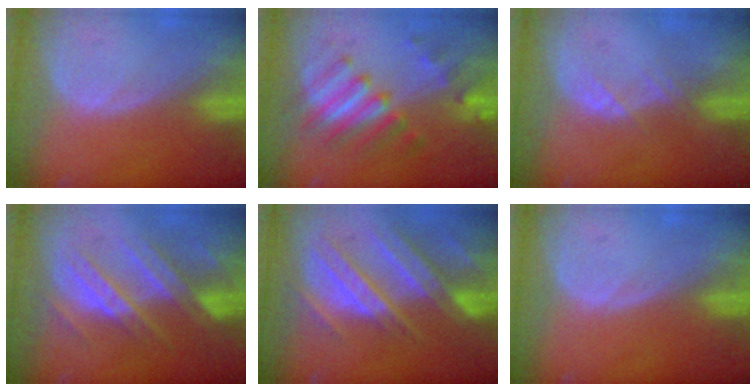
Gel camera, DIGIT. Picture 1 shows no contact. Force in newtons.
{"total": 7.7, "press": 7.6, "slide": 1.3}
{"total": 1.9, "press": 1.8, "slide": 0.8}
{"total": 8.6, "press": 8.3, "slide": 2.4}
{"total": 11.0, "press": 9.8, "slide": 5.0}
{"total": 0.0}